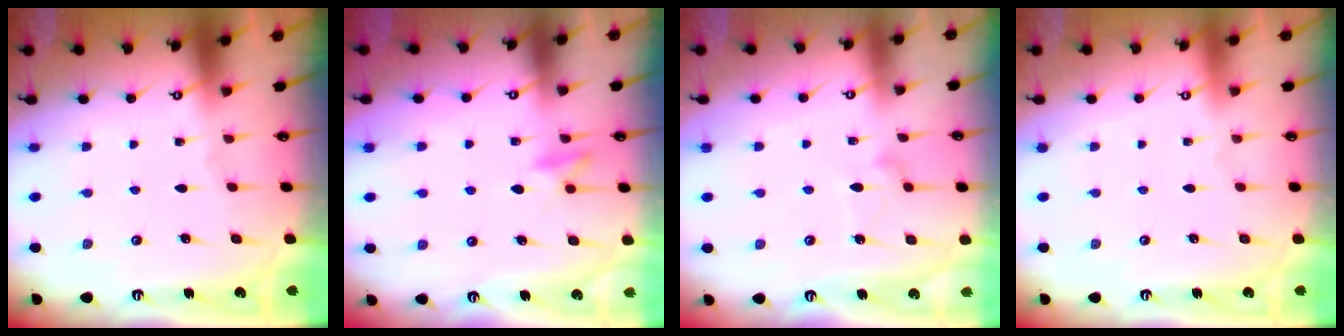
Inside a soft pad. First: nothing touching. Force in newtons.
{"total": 9.4, "press": 9.3, "slide": 1.6}
{"total": 9.9, "press": 9.9, "slide": 0.4}
{"total": 3.9, "press": 3.9, "slide": 0.1}